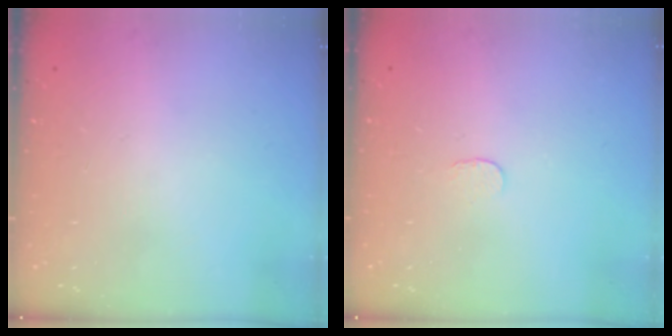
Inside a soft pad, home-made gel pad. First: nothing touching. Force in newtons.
{"total": 2.6, "press": 2.6, "slide": 0.2}